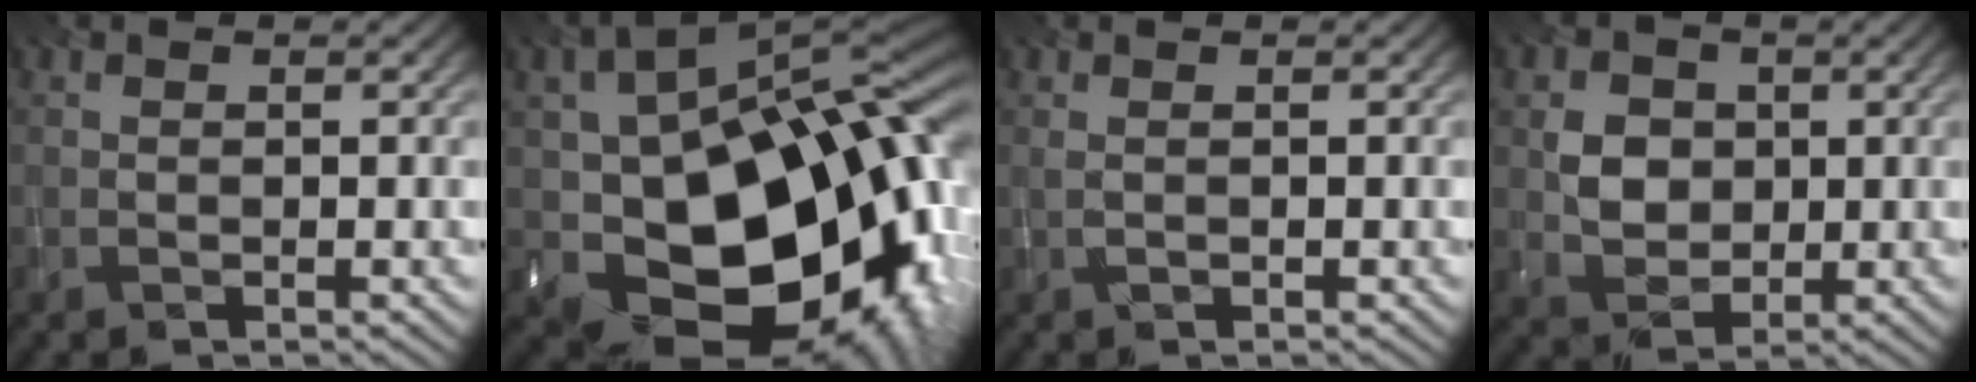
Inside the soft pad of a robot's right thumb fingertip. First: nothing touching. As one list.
[{"total": 19.0, "force": [-3.2, 13.1, 13.4], "torque": [-0.207, -0.043, -0.025]}, {"total": 0.5, "force": [0.3, 0.1, 0.4], "torque": [-0.008, -0.002, 0.008]}, {"total": 4.6, "force": [0.4, 4.1, 2.2], "torque": [-0.058, 0.000, -0.001]}]